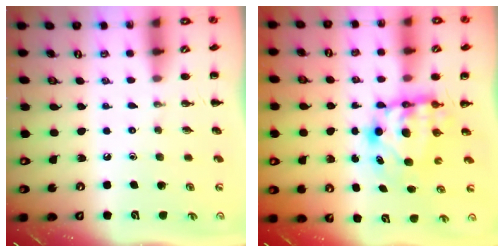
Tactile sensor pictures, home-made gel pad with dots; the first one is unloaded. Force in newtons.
{"total": 7.1, "press": 6.9, "slide": 1.7}